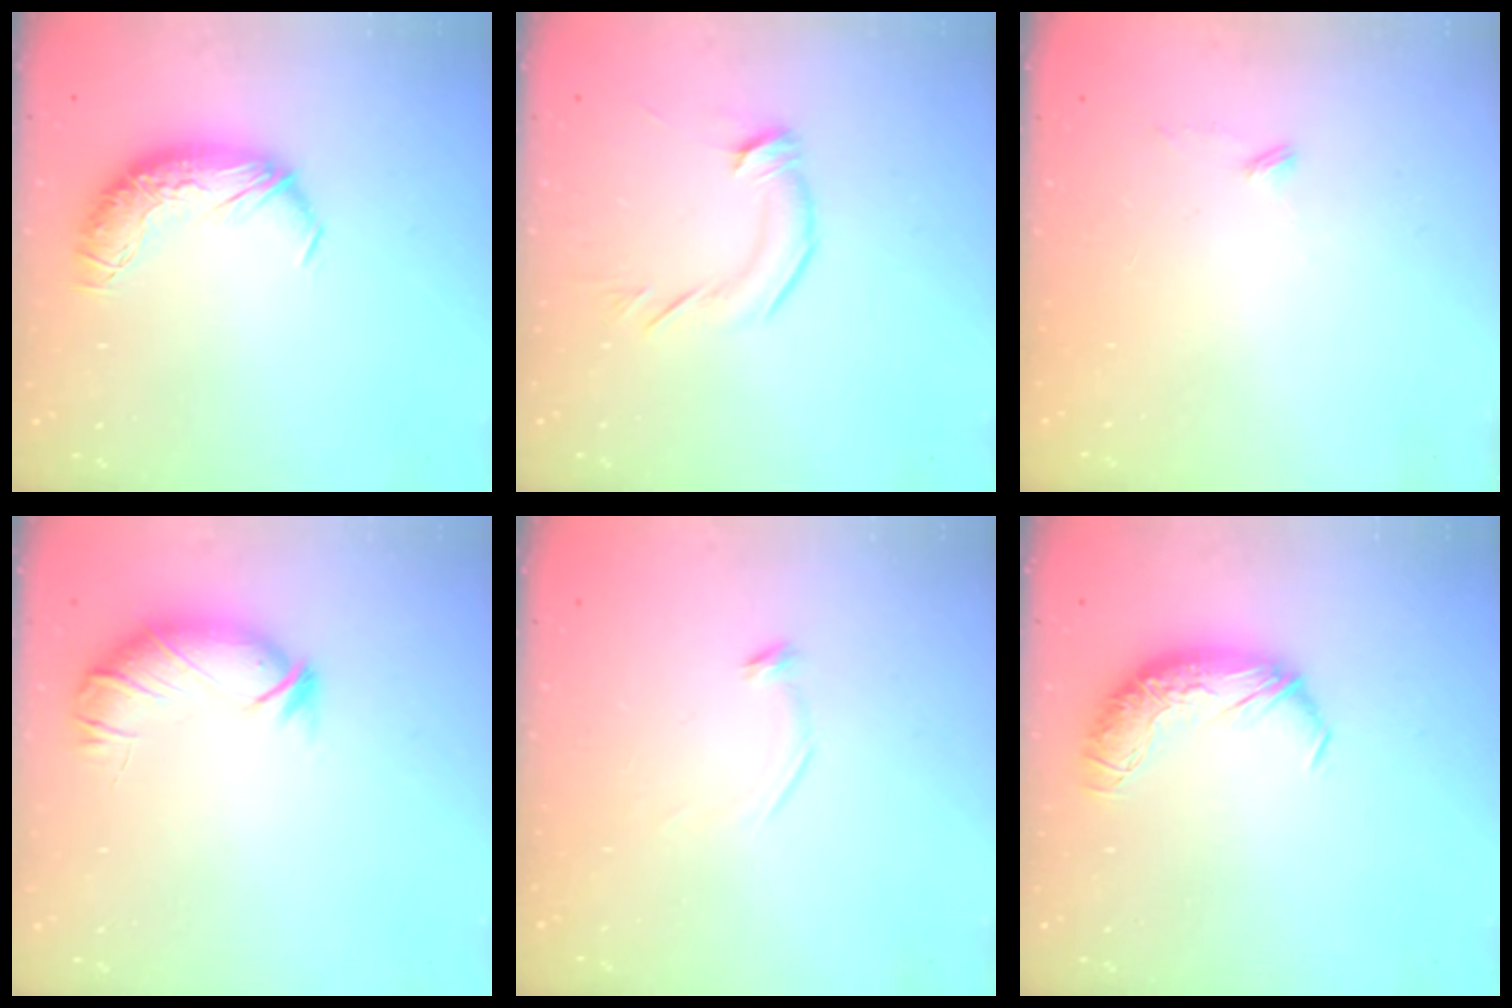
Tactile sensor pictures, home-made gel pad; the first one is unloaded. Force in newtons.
{"total": 2.6, "press": 2.6, "slide": 0.4}
{"total": 8.7, "press": 8.7, "slide": 0.5}
{"total": 3.7, "press": 3.6, "slide": 0.8}
{"total": 9.1, "press": 9.1, "slide": 0.6}
{"total": 0.0}